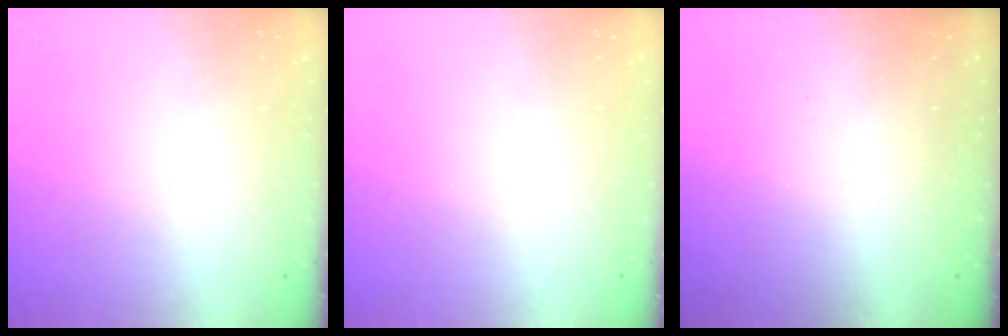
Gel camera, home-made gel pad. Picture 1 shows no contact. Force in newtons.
{"total": 0.0}
{"total": 0.8, "press": 0.8, "slide": 0.3}